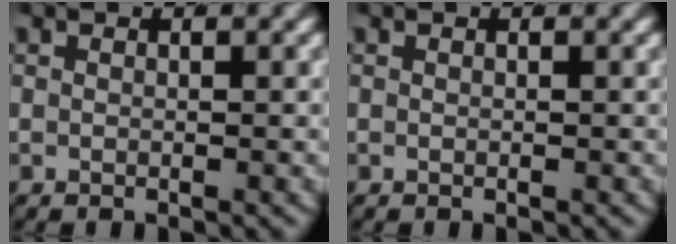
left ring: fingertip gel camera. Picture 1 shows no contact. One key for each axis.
{"total": 0.0}